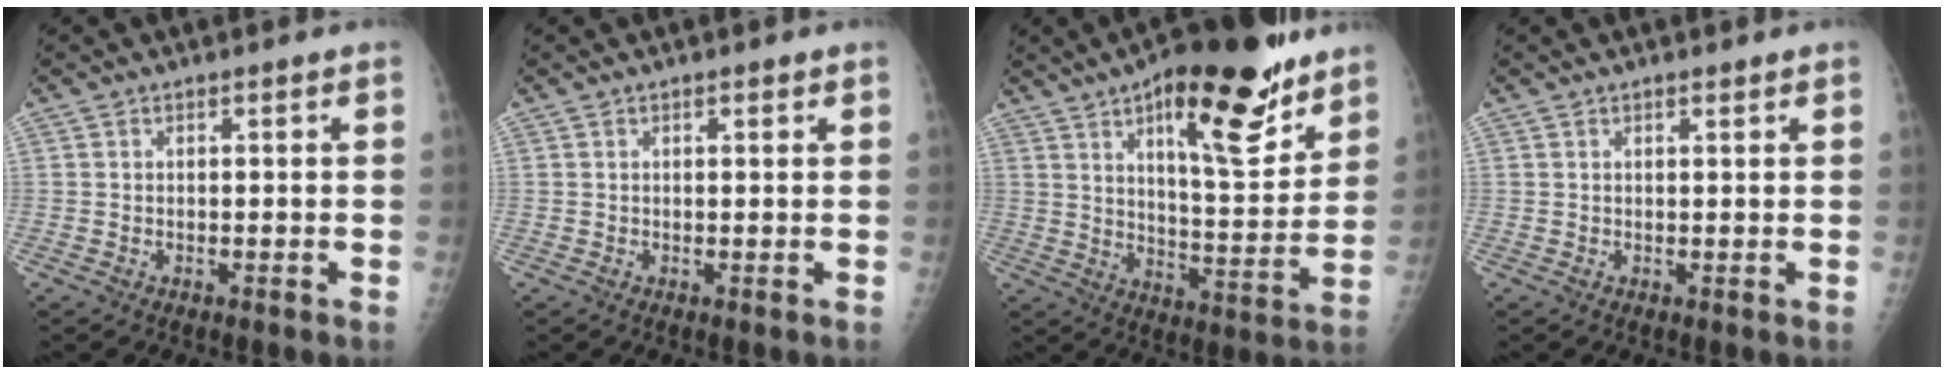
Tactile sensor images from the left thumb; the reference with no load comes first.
{"total": 1.2, "force": [0.6, 0.6, 0.8], "torque": [-0.009, 0.000, 0.007]}
{"total": 22.0, "force": [12.8, 7.4, 16.3], "torque": [-0.208, -0.062, 0.197]}
{"total": 1.1, "force": [0.7, 0.4, 0.8], "torque": [-0.010, -0.003, 0.011]}